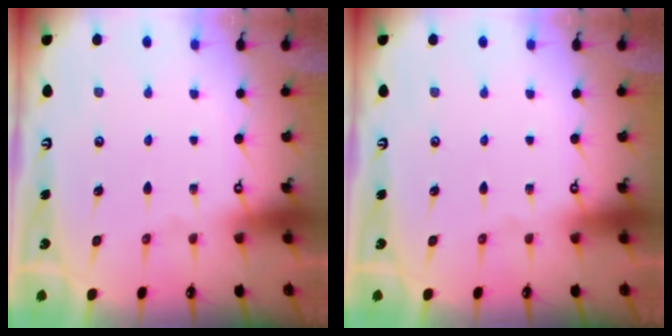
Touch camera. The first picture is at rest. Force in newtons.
{"total": 0.0}